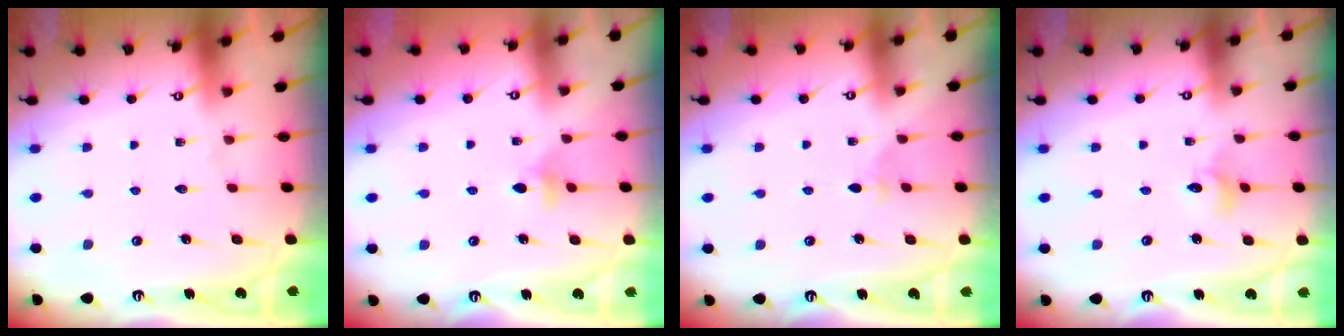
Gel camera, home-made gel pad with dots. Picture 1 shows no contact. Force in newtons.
{"total": 4.9, "press": 4.8, "slide": 1.0}
{"total": 2.7, "press": 2.6, "slide": 0.7}
{"total": 3.1, "press": 3.1, "slide": 0.3}